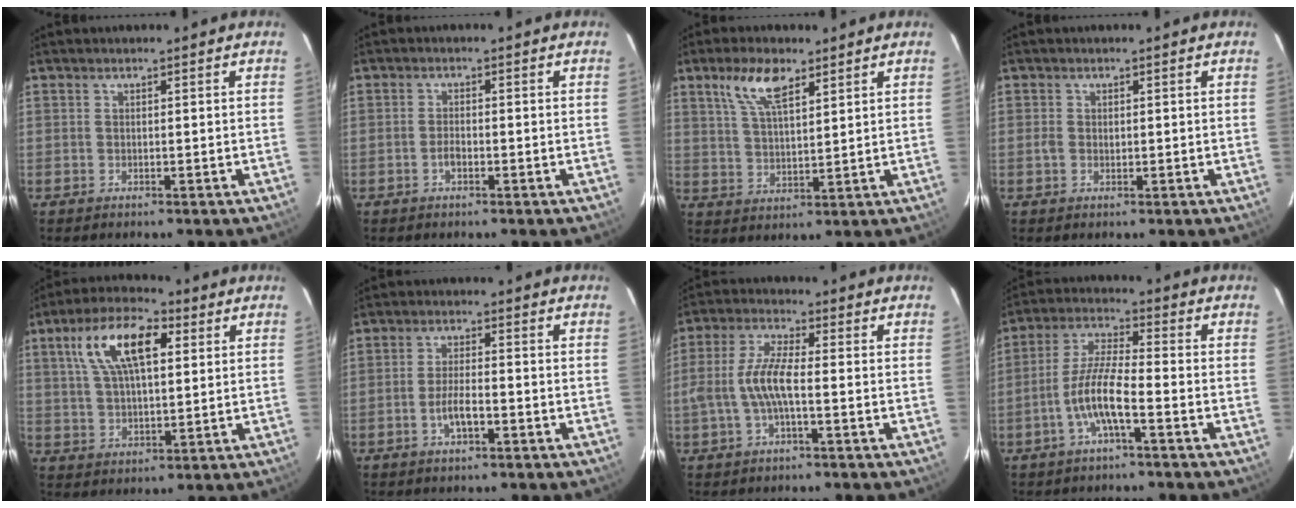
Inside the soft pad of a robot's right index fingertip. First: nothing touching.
{"total": 1.8, "force": [-0.9, 0.8, 1.4], "torque": [-0.029, 0.003, -0.018]}
{"total": 8.0, "force": [4.8, 3.0, 5.7], "torque": [-0.111, 0.012, 0.096]}
{"total": 1.3, "force": [-0.1, 1.0, 0.9], "torque": [-0.018, 0.000, -0.003]}
{"total": 13.4, "force": [4.9, 5.8, 11.0], "torque": [-0.208, 0.029, 0.089]}
{"total": 4.3, "force": [-2.1, 1.2, 3.6], "torque": [-0.076, 0.000, -0.037]}
{"total": 7.5, "force": [-1.7, 1.9, 7.1], "torque": [-0.154, 0.008, -0.032]}
{"total": 7.9, "force": [-3.6, 1.0, 6.9], "torque": [-0.151, 0.006, -0.071]}